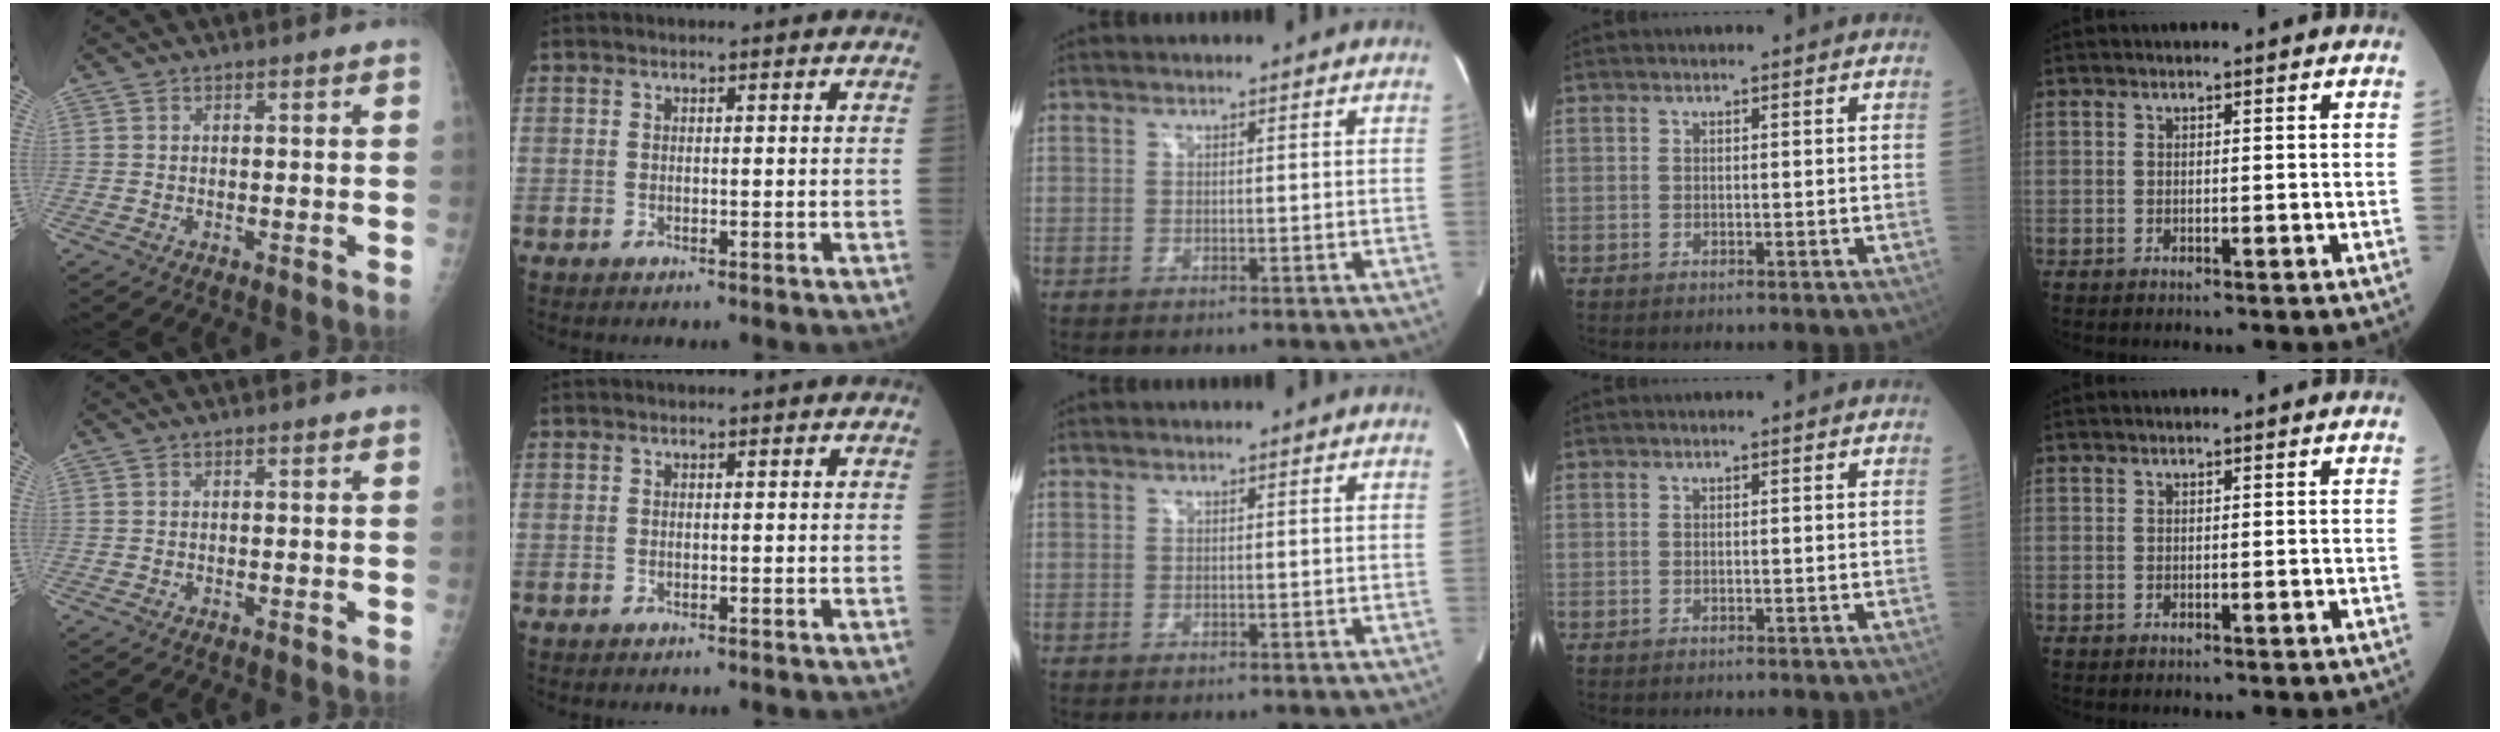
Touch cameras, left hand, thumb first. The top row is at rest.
{}